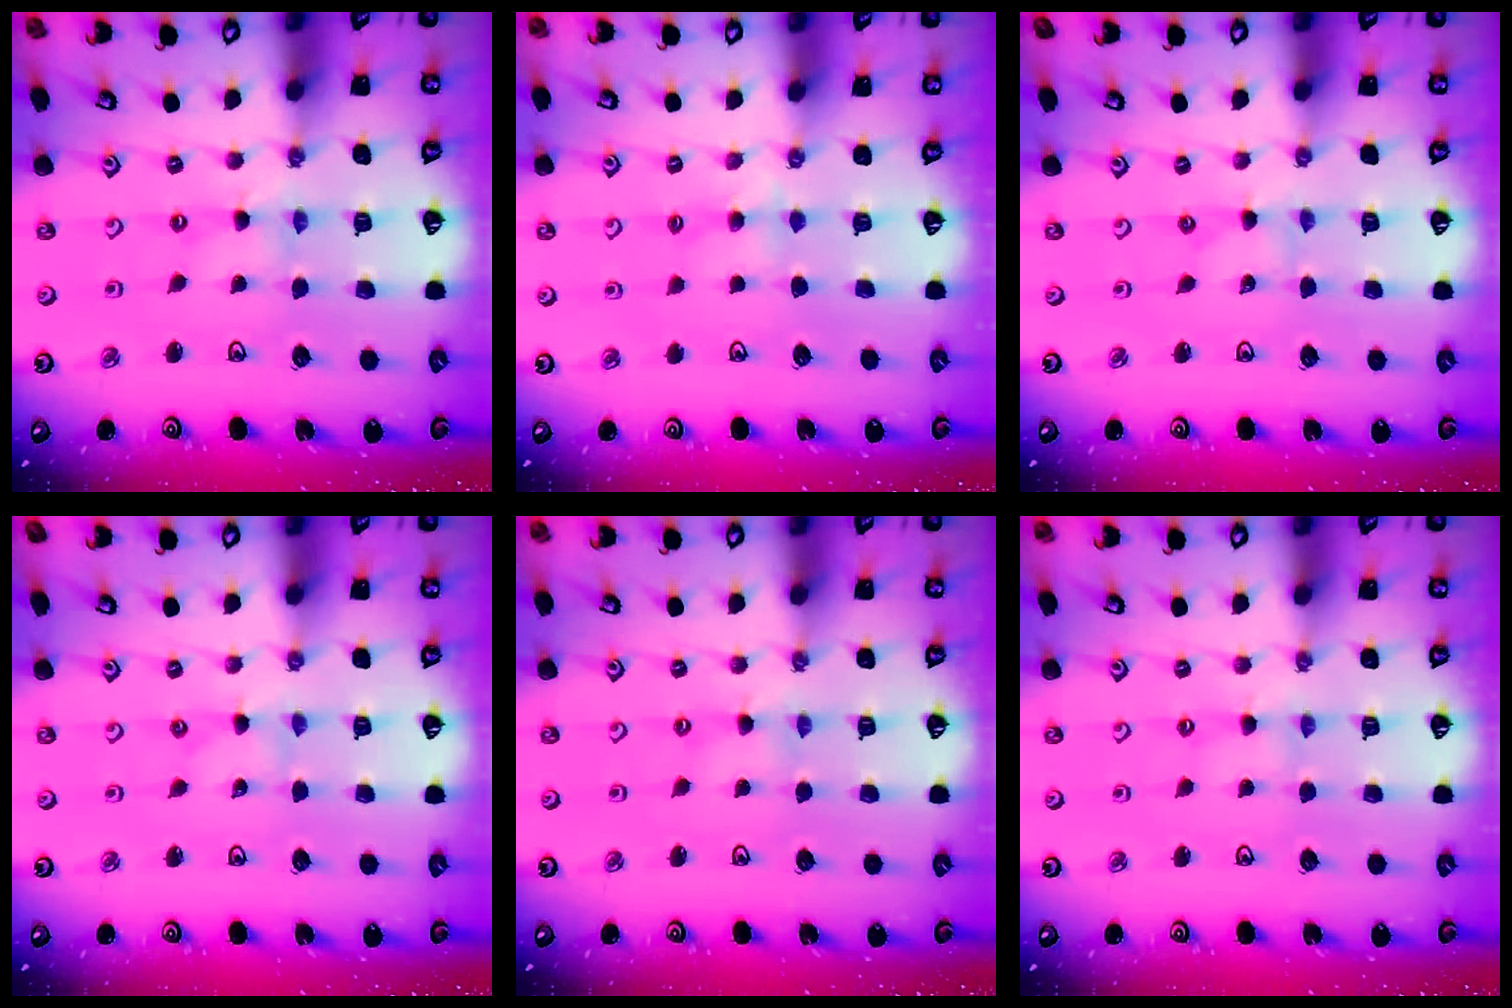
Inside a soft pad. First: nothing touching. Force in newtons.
{"total": 2.4, "press": 2.4, "slide": 0.4}
{"total": 0.0}
{"total": 0.0}
{"total": 0.0}
{"total": 0.7, "press": 0.7, "slide": 0.1}